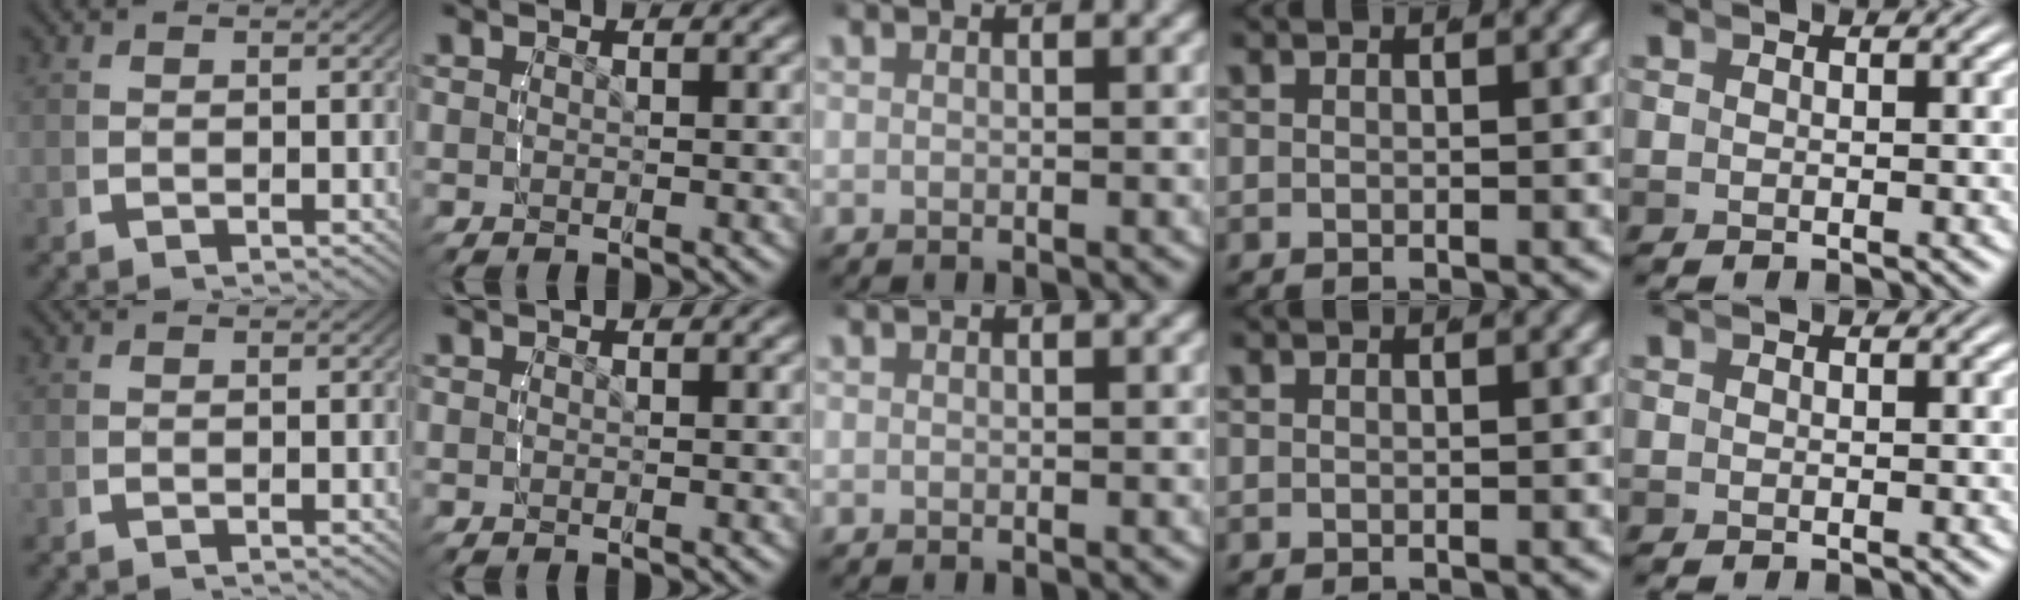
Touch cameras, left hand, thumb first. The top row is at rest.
{}